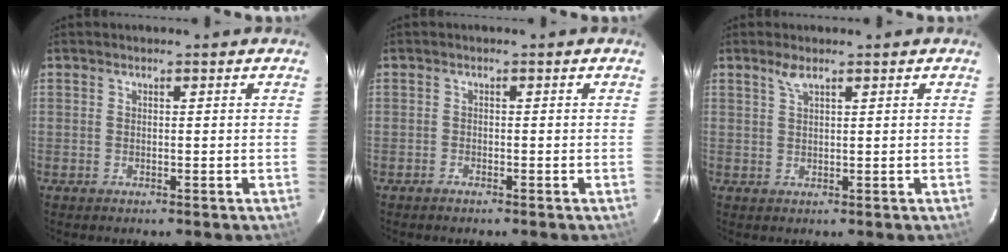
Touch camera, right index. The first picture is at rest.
{"total": 0.8, "force": [-0.7, 0.3, 0.1], "torque": [-0.006, 0.003, -0.015]}
{"total": 1.8, "force": [1.3, 0.3, 1.2], "torque": [-0.025, 0.005, 0.027]}